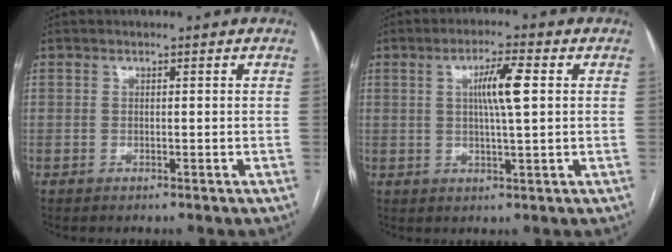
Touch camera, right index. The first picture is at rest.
{"total": 6.1, "force": [1.2, 0.3, 6.0], "torque": [-0.107, 0.003, 0.021]}